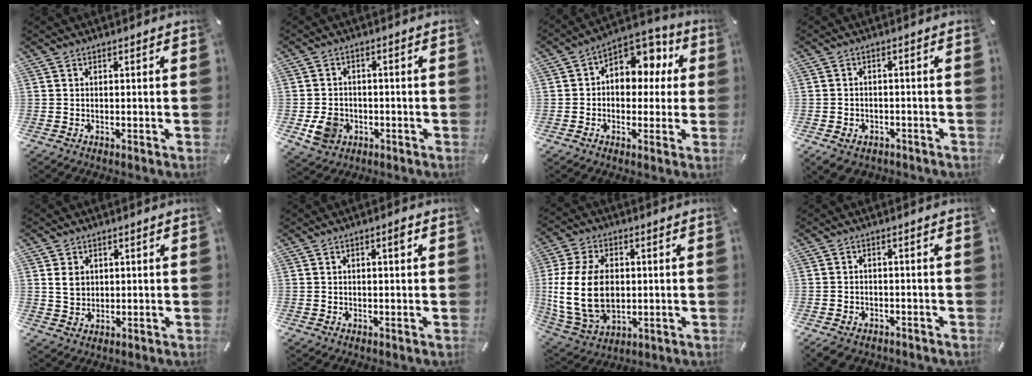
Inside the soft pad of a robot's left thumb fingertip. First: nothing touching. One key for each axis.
{"total": 6.8, "fx": -1.8, "fy": 5.9, "fz": 2.9, "tx": -0.069, "ty": 0.006, "tz": -0.032}
{"total": 8.9, "fx": 2.2, "fy": 7.3, "fz": 4.5, "tx": -0.062, "ty": -0.019, "tz": 0.038}
{"total": 3.9, "fx": -2.3, "fy": 2.9, "fz": 1.2, "tx": -0.025, "ty": 0.012, "tz": -0.045}
{"total": 4.4, "fx": 1.1, "fy": 3.8, "fz": 1.7, "tx": -0.032, "ty": 0.004, "tz": 0.021}
{"total": 2.2, "fx": 0.5, "fy": 0.8, "fz": 2.0, "tx": -0.023, "ty": 0.001, "tz": 0.002}
{"total": 17.7, "fx": 0.0, "fy": 12.6, "fz": 12.4, "tx": -0.265, "ty": -0.001, "tz": 0.001}
{"total": 3.3, "fx": -2.4, "fy": 2.1, "fz": 0.9, "tx": -0.021, "ty": 0.012, "tz": -0.049}